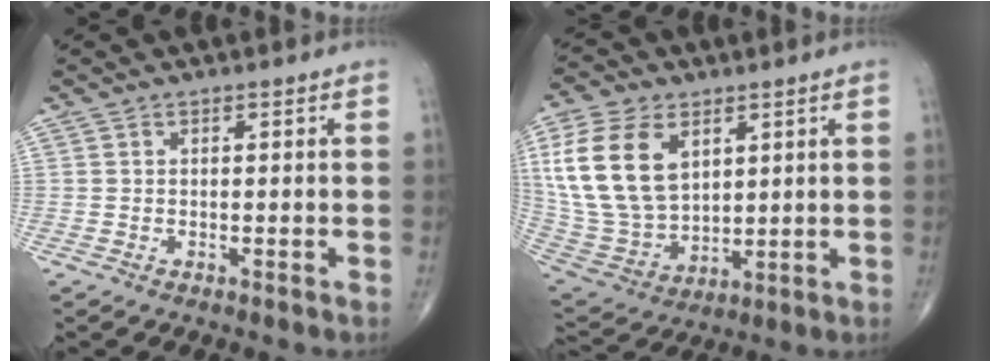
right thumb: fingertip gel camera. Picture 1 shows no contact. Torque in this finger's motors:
{"motor_torque": [-1.03, 1.93, 1.49, 1.28, 0.56]}